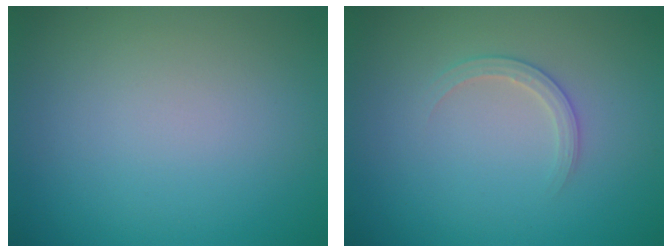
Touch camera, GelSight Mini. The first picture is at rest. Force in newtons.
{"total": 1.6, "press": 1.6, "slide": 0.1}